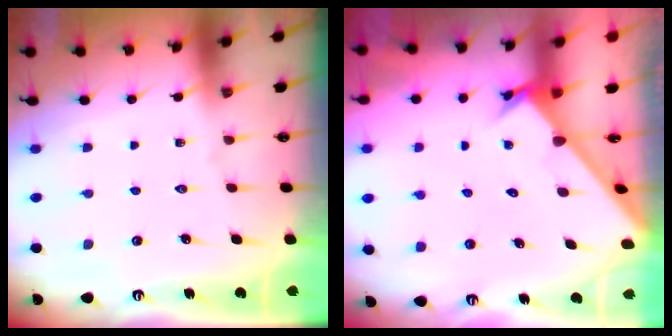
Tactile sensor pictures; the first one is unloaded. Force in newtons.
{"total": 2.5, "press": 2.5, "slide": 0.1}